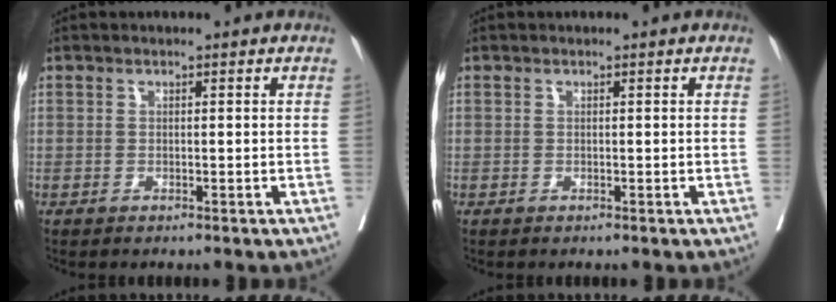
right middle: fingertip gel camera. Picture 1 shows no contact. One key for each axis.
{"total": 0.0}